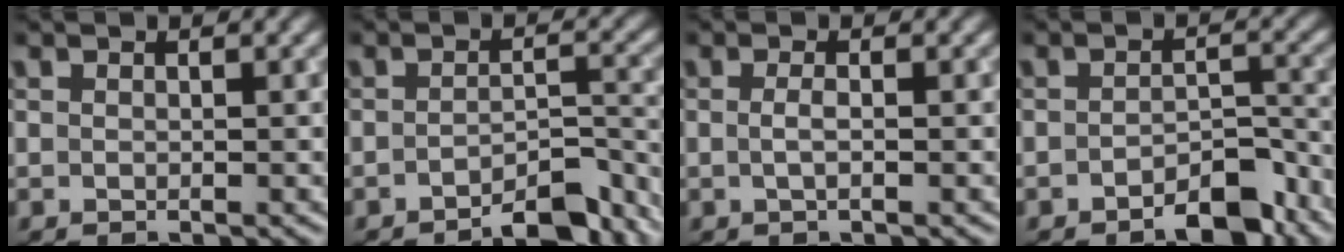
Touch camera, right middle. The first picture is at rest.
{"total": 5.1, "force": [-4.1, 1.3, 2.7], "torque": [-0.033, 0.007, -0.061]}
{"total": 1.1, "force": [-0.1, 0.3, 1.1], "torque": [-0.021, -0.003, -0.004]}
{"total": 4.5, "force": [-3.0, 1.9, 2.7], "torque": [-0.032, 0.009, -0.047]}